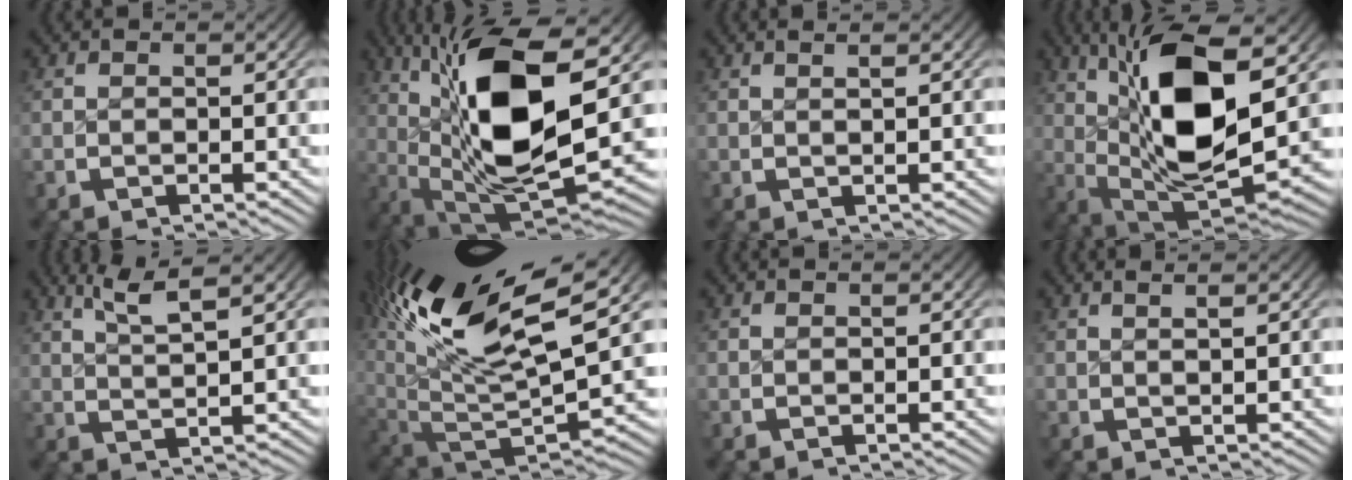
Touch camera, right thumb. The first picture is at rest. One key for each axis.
{"total": 18.7, "fx": 1.1, "fy": 9.7, "fz": 15.9, "tx": -0.304, "ty": -0.041, "tz": 0.040}
{"total": 1.2, "fx": 0.9, "fy": 0.0, "fz": 0.8, "tx": -0.010, "ty": 0.002, "tz": 0.017}
{"total": 16.6, "fx": 1.5, "fy": 8.4, "fz": 14.2, "tx": -0.266, "ty": -0.034, "tz": 0.041}
{"total": 4.4, "fx": 3.2, "fy": 0.7, "fz": 3.0, "tx": -0.049, "ty": 0.005, "tz": 0.059}
{"total": 17.4, "fx": 4.5, "fy": 9.6, "fz": 13.8, "tx": -0.276, "ty": -0.031, "tz": 0.090}
{"total": 0.0}
{"total": 1.6, "fx": 1.2, "fy": 0.0, "fz": 1.0, "tx": -0.010, "ty": 0.005, "tz": 0.022}